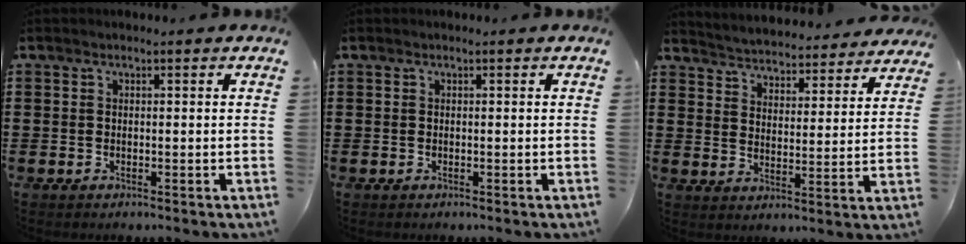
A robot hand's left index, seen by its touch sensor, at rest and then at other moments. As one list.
[{"total": 0.0}, {"total": 3.9, "force": [3.9, -0.3, -0.2], "torque": [-0.021, -0.037, 0.062]}]